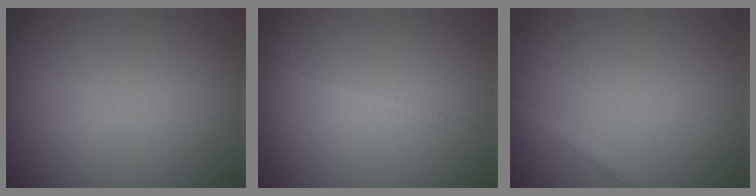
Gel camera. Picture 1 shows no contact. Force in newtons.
{"total": 0.6, "press": 0.5, "slide": 0.1}
{"total": 1.5, "press": 1.5, "slide": 0.0}